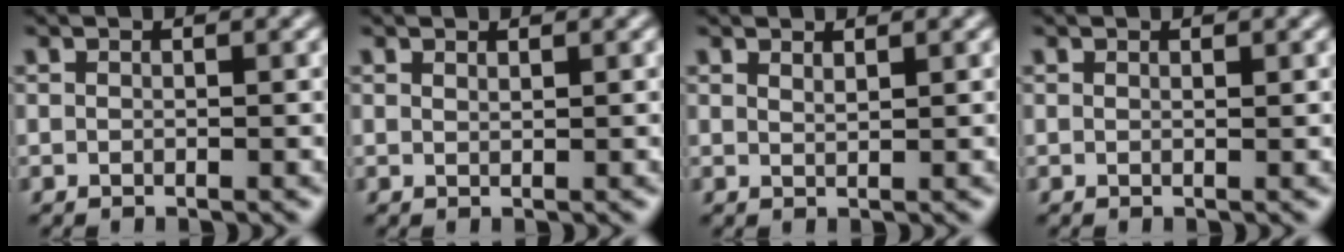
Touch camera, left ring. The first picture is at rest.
{"total": 0.6, "force": [0.5, 0.0, 0.1], "torque": [0.000, -0.001, 0.012]}
{"total": 0.8, "force": [0.8, 0.1, 0.3], "torque": [-0.003, -0.001, 0.016]}
{"total": 0.0}